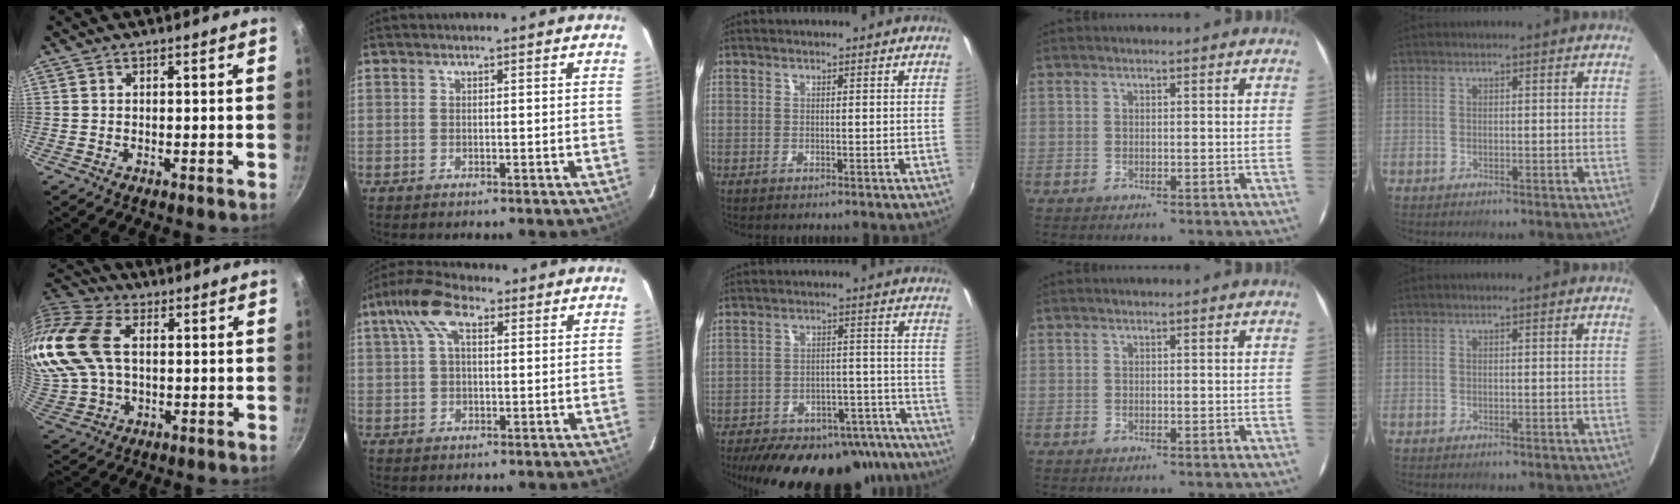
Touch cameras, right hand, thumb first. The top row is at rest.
{"thumb": {"total": 20.7, "force": [3.9, 14.3, 14.5], "torque": [-0.330, 0.016, 0.073]}, "index": {"total": 8.3, "force": [3.3, 4.0, 6.4], "torque": [-0.132, 0.029, 0.057]}, "middle": {"total": 26.9, "force": [-21.9, 11.0, 11.0], "torque": [-0.192, 0.026, -0.271]}}